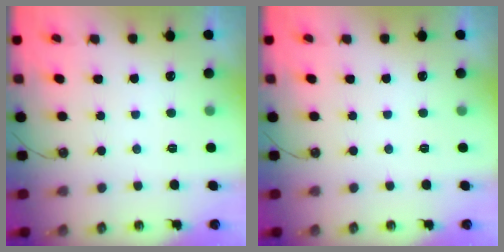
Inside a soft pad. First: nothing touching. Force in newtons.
{"total": 0.0}